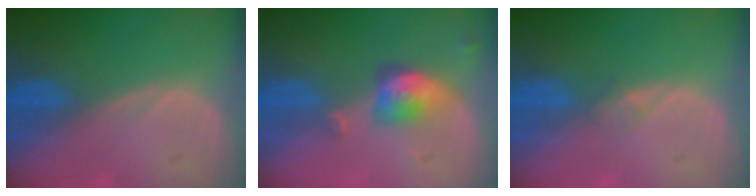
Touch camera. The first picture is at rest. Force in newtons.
{"total": 5.1, "press": 4.7, "slide": 2.0}
{"total": 1.1, "press": 1.0, "slide": 0.1}